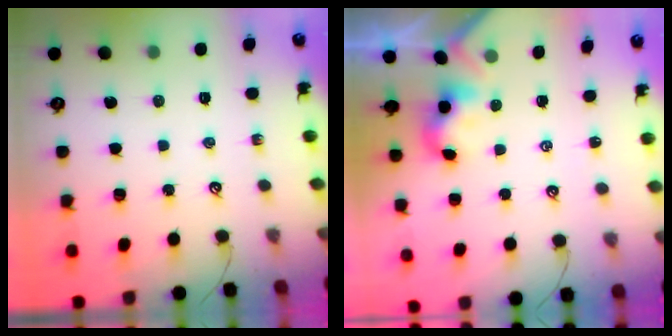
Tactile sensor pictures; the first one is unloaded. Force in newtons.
{"total": 2.2, "press": 2.2, "slide": 0.2}